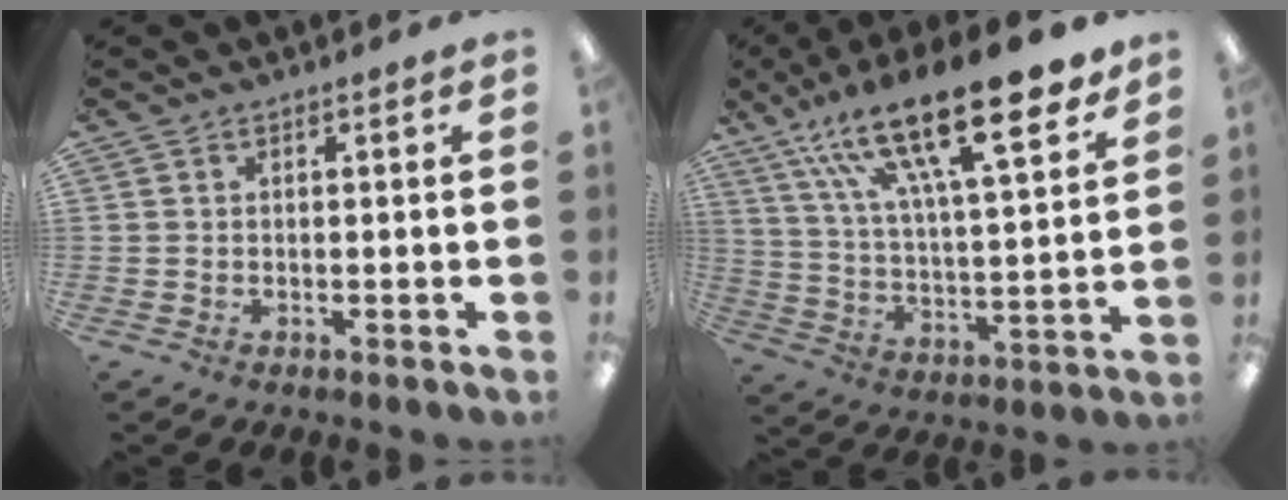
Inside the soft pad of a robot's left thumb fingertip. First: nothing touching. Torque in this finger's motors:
{"motor_torque": [2.85, 2.16, 2.03, -0.74, 0.30]}